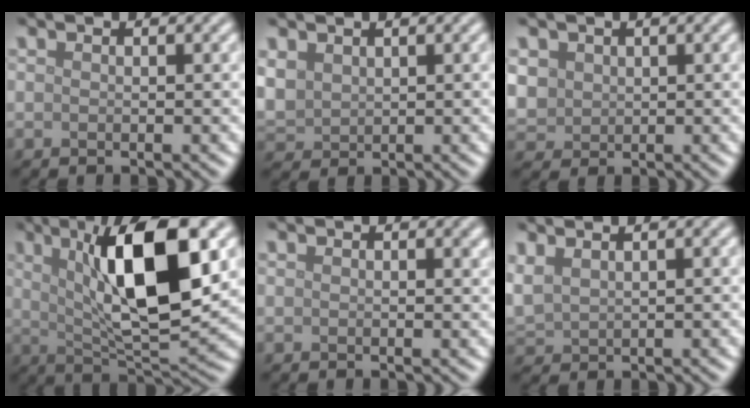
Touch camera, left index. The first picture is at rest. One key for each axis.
{"total": 2.6, "fx": 1.3, "fy": 1.9, "fz": 1.2, "tx": -0.037, "ty": 0.003, "tz": 0.029}
{"total": 2.6, "fx": 0.8, "fy": 2.4, "fz": 0.8, "tx": -0.028, "ty": -0.002, "tz": 0.016}
{"total": 11.7, "fx": 3.3, "fy": 3.2, "fz": 10.8, "tx": -0.168, "ty": 0.001, "tz": 0.059}
{"total": 0.9, "fx": 0.6, "fy": 0.4, "fz": 0.5, "tx": -0.005, "ty": -0.001, "tz": 0.011}
{"total": 2.1, "fx": 1.4, "fy": 1.0, "fz": 1.1, "tx": -0.035, "ty": 0.009, "tz": 0.037}